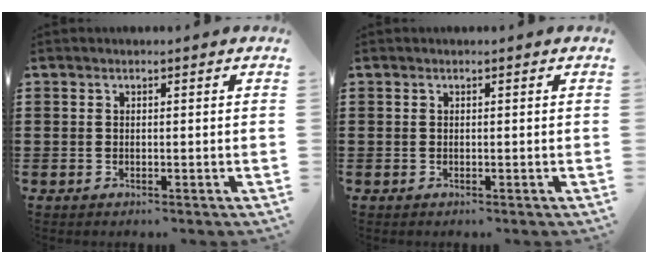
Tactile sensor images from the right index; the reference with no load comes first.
{"total": 0.0}